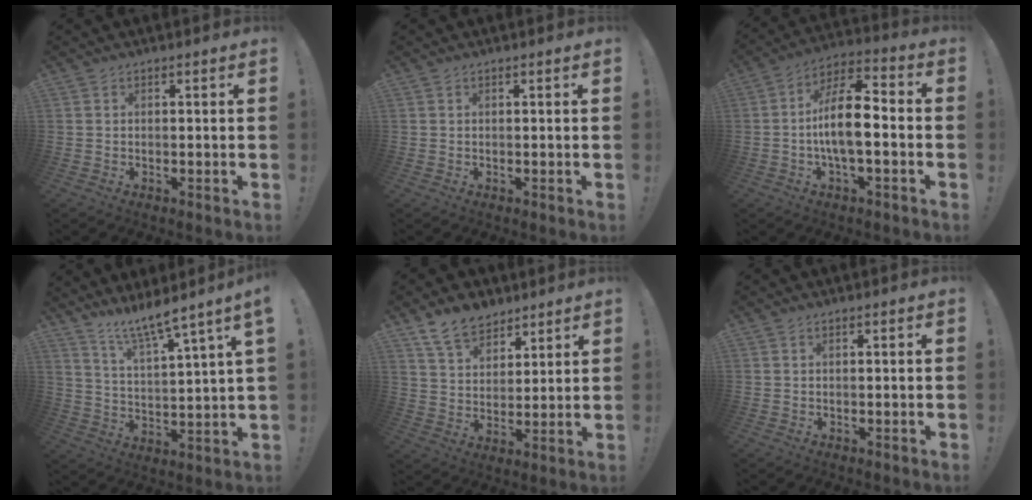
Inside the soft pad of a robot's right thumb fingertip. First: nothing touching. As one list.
[{"total": 0.0}, {"total": 13.5, "force": [-2.2, 5.2, 12.2], "torque": [-0.225, 0.010, -0.047]}, {"total": 9.1, "force": [7.6, 0.2, 4.9], "torque": [-0.090, -0.065, 0.124]}, {"total": 10.4, "force": [8.1, 5.8, 3.3], "torque": [-0.067, -0.048, 0.158]}, {"total": 0.0}]